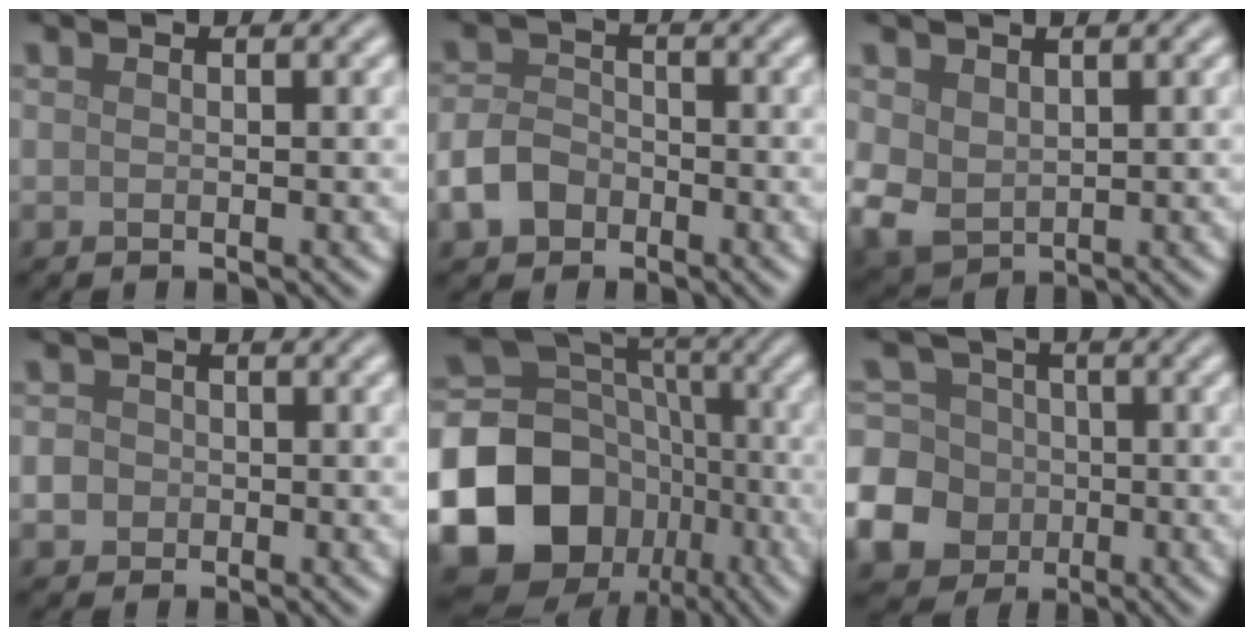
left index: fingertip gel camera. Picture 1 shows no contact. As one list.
[{"total": 3.4, "force": [-1.8, 2.4, 1.5], "torque": [-0.031, 0.001, -0.042]}, {"total": 3.7, "force": [0.7, 2.8, 2.3], "torque": [-0.059, -0.004, 0.018]}, {"total": 2.1, "force": [-0.2, 1.9, 0.7], "torque": [-0.001, 0.009, -0.010]}, {"total": 18.8, "force": [-6.4, 15.9, 7.6], "torque": [-0.178, -0.025, -0.128]}, {"total": 13.8, "force": [-4.1, 12.6, 3.8], "torque": [-0.117, -0.019, -0.094]}]